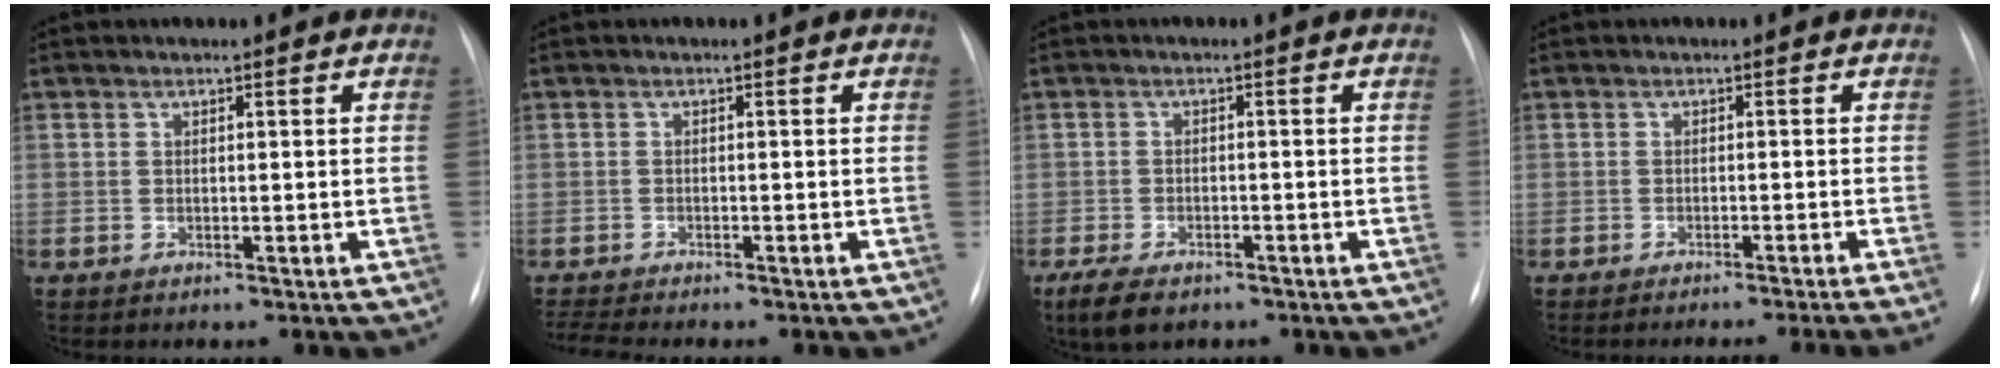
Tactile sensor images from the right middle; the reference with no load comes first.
{"total": 3.7, "force": [-3.4, -0.4, 1.4], "torque": [-0.032, -0.012, -0.054]}
{"total": 5.6, "force": [-4.0, 2.3, 3.1], "torque": [-0.066, -0.014, -0.062]}
{"total": 8.0, "force": [-6.9, -2.3, 3.3], "torque": [-0.012, -0.019, -0.085]}